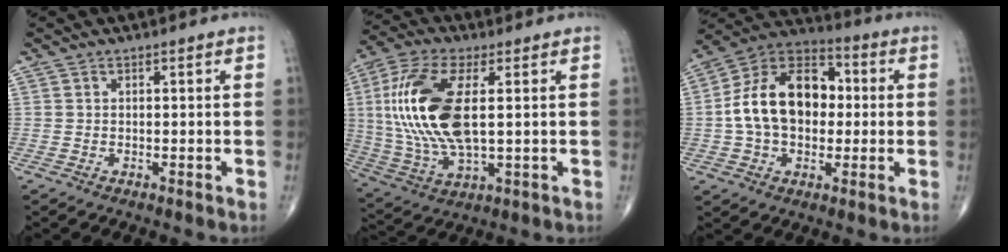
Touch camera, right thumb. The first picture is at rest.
{"total": 19.0, "force": [2.5, 8.0, 17.0], "torque": [-0.376, -0.007, 0.050]}
{"total": 17.6, "force": [0.4, 12.0, 13.0], "torque": [-0.197, 0.033, -0.003]}